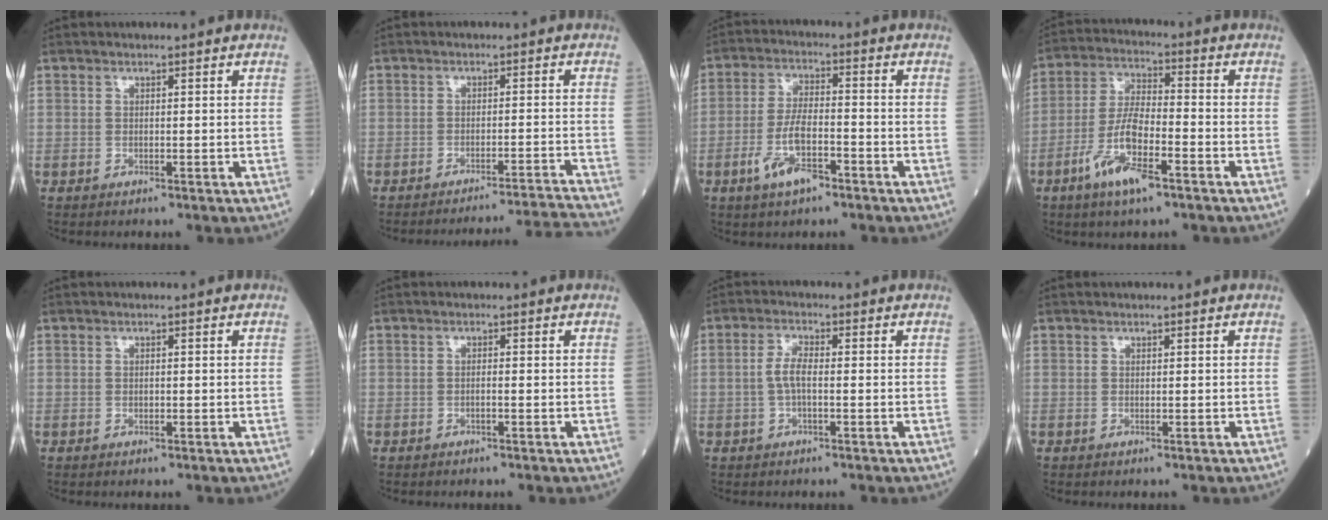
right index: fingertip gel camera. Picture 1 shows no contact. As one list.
[{"total": 11.4, "force": [-10.5, -4.2, 0.8], "torque": [0.009, -0.017, -0.142]}, {"total": 7.3, "force": [-3.7, 2.2, 6.0], "torque": [-0.121, -0.003, -0.069]}, {"total": 9.9, "force": [-5.1, 2.0, 8.2], "torque": [-0.168, -0.010, -0.096]}, {"total": 0.5, "force": [-0.1, 0.2, 0.5], "torque": [-0.012, -0.001, -0.002]}, {"total": 0.7, "force": [-0.4, 0.0, 0.6], "torque": [-0.011, 0.001, -0.007]}, {"total": 3.1, "force": [-0.4, 0.8, 3.0], "torque": [-0.064, 0.004, -0.008]}, {"total": 0.0}]